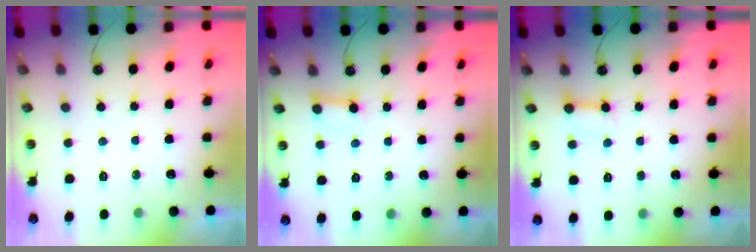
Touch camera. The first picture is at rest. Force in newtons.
{"total": 3.7, "press": 3.7, "slide": 0.5}
{"total": 5.2, "press": 5.2, "slide": 0.7}